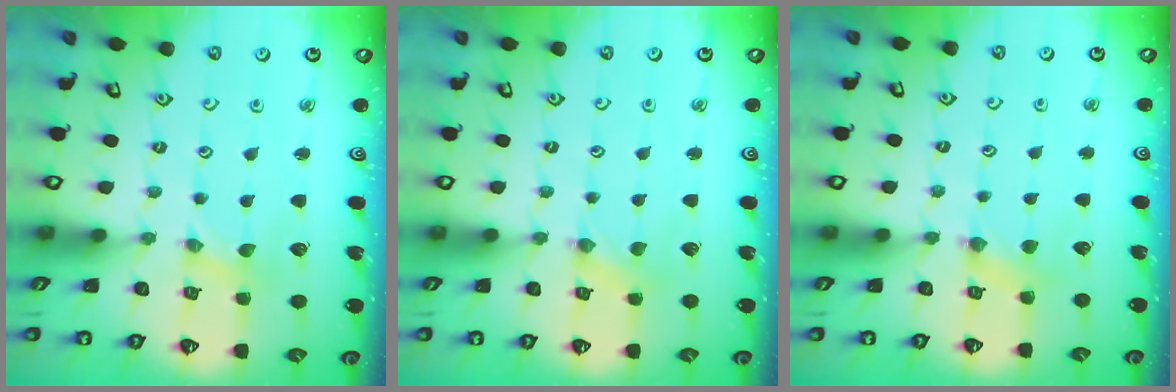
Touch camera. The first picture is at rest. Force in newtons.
{"total": 1.0, "press": 1.0, "slide": 0.2}
{"total": 4.8, "press": 4.8, "slide": 0.5}